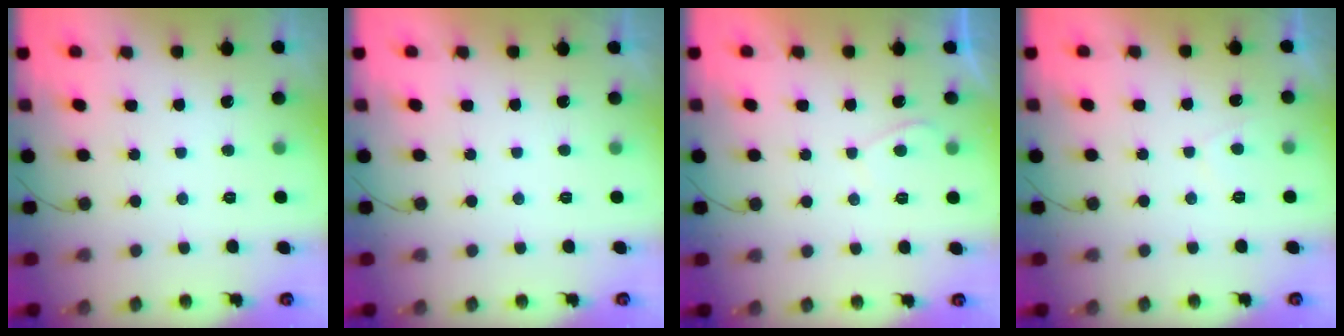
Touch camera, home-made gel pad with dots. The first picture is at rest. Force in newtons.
{"total": 2.2, "press": 2.1, "slide": 0.4}
{"total": 0.8, "press": 0.7, "slide": 0.5}
{"total": 0.9, "press": 0.7, "slide": 0.5}